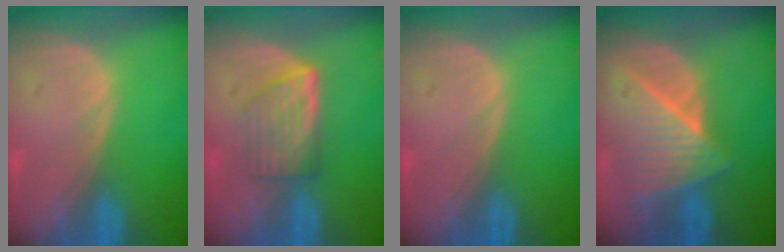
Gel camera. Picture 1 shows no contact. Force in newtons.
{"total": 5.8, "press": 5.2, "slide": 2.4}
{"total": 0.0}
{"total": 7.7, "press": 7.5, "slide": 2.0}